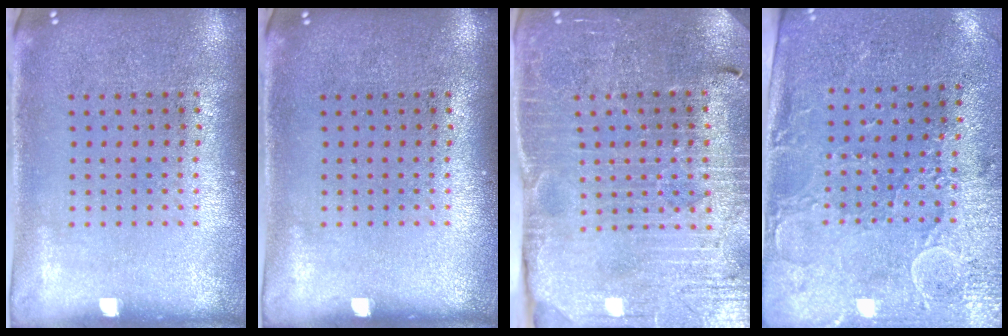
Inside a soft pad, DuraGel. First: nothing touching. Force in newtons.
{"total": 0.0}
{"total": 3.5, "press": 3.4, "slide": 0.4}
{"total": 2.9, "press": 2.5, "slide": 1.5}